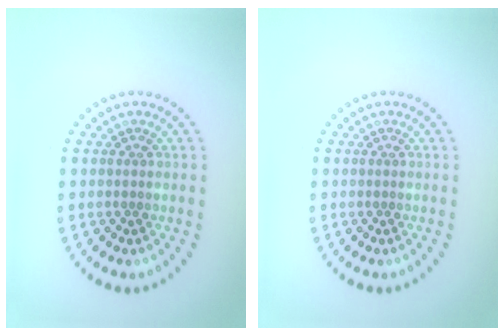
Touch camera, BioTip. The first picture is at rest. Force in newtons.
{"total": 0.0}